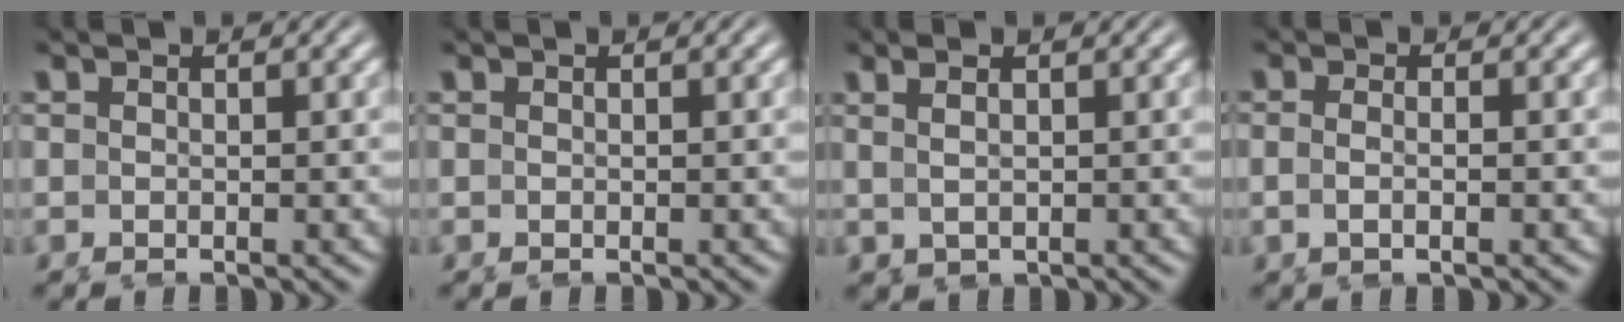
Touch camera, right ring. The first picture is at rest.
{"total": 0.0}
{"total": 1.7, "force": [0.6, 0.9, 1.4], "torque": [-0.025, 0.003, 0.012]}
{"total": 1.7, "force": [-0.8, 0.4, 1.4], "torque": [-0.035, -0.003, -0.017]}